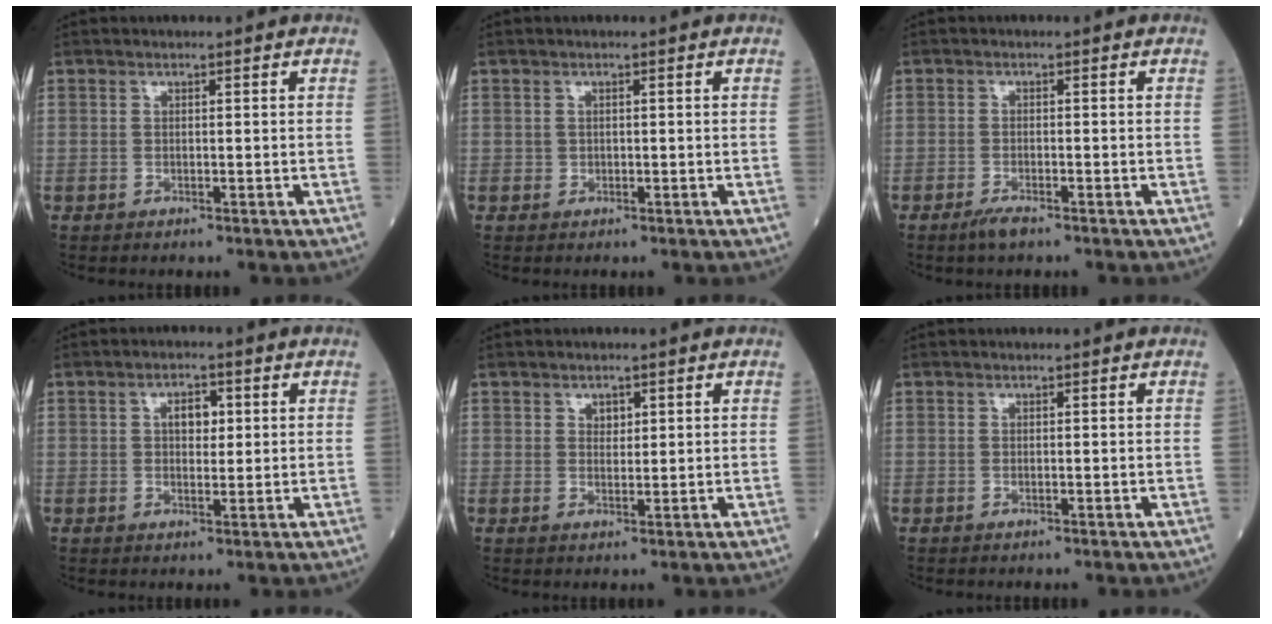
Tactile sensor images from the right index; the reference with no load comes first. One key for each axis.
{"total": 0.5, "fx": 0.0, "fy": 0.5, "fz": 0.1, "tx": 0.001, "ty": 0.003, "tz": -0.002}
{"total": 2.0, "fx": -1.6, "fy": 0.3, "fz": 1.3, "tx": -0.032, "ty": -0.004, "tz": -0.030}
{"total": 3.2, "fx": 0.8, "fy": 1.8, "fz": 2.6, "tx": -0.040, "ty": 0.006, "tz": 0.012}
{"total": 1.6, "fx": 0.9, "fy": 1.1, "fz": 0.8, "tx": -0.010, "ty": -0.002, "tz": 0.015}
{"total": 0.0}